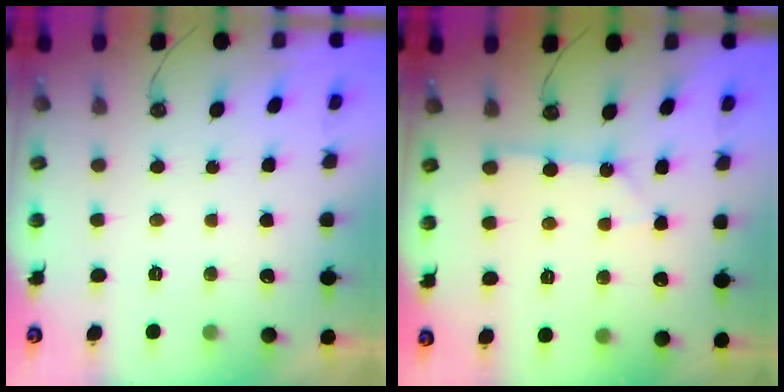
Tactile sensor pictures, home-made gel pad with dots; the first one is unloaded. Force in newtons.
{"total": 4.0, "press": 4.0, "slide": 0.4}